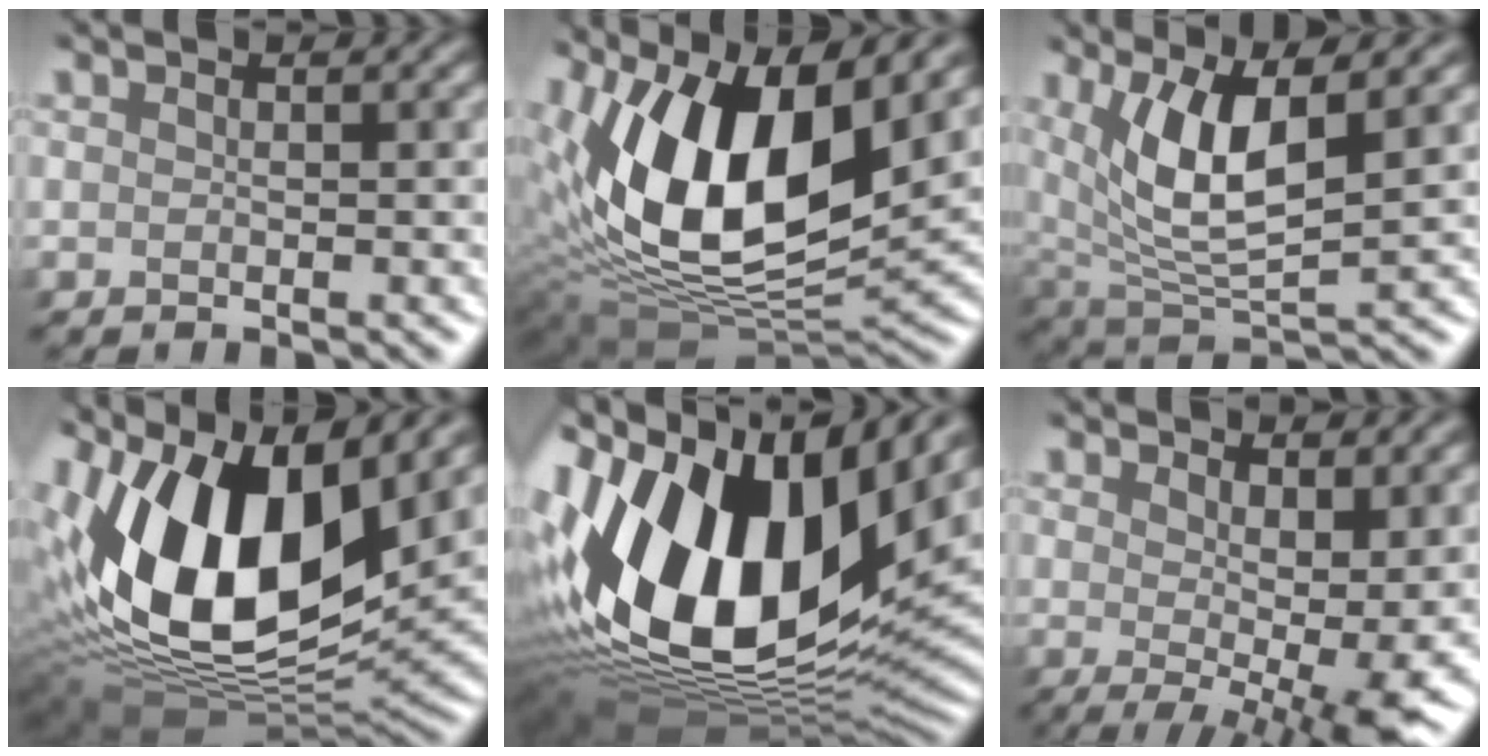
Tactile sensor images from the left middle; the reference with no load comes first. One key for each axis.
{"total": 13.5, "fx": 4.8, "fy": 6.5, "fz": 10.8, "tx": -0.205, "ty": -0.001, "tz": 0.082}
{"total": 7.4, "fx": 2.5, "fy": 2.8, "fz": 6.4, "tx": -0.139, "ty": -0.010, "tz": 0.048}
{"total": 15.7, "fx": 4.7, "fy": 8.7, "fz": 12.2, "tx": -0.231, "ty": 0.001, "tz": 0.073}
{"total": 19.2, "fx": 3.1, "fy": 10.5, "fz": 15.7, "tx": -0.324, "ty": -0.001, "tz": 0.048}
{"total": 8.1, "fx": 0.8, "fy": 3.1, "fz": 7.5, "tx": -0.105, "ty": -0.017, "tz": 0.018}